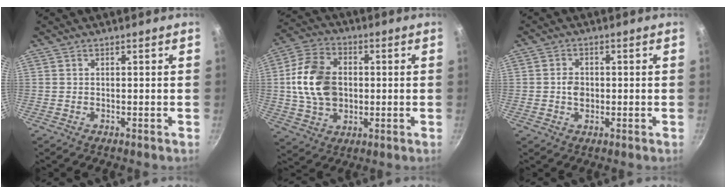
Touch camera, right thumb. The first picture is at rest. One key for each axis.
{"total": 14.3, "fx": 0.8, "fy": 10.3, "fz": 9.9, "tx": -0.167, "ty": 0.011, "tz": 0.010}
{"total": 3.0, "fx": -0.1, "fy": 2.4, "fz": 1.9, "tx": -0.025, "ty": 0.005, "tz": -0.005}